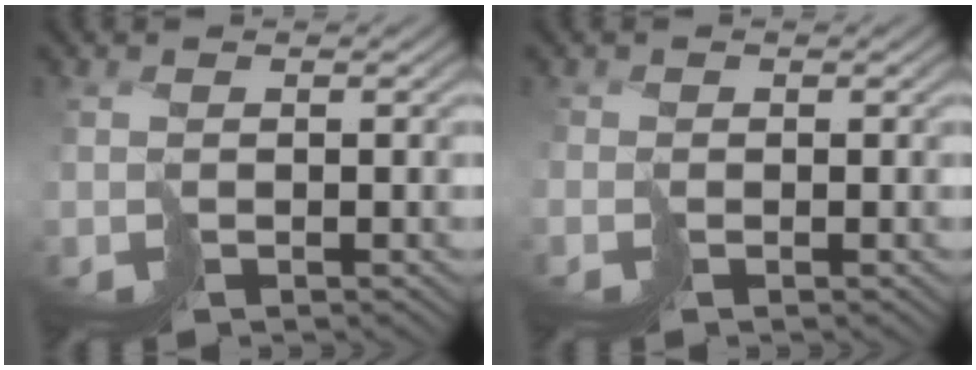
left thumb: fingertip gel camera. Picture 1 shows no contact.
{"total": 1.0, "force": [-0.2, -0.3, -1.0], "torque": [0.030, 0.003, -0.007]}